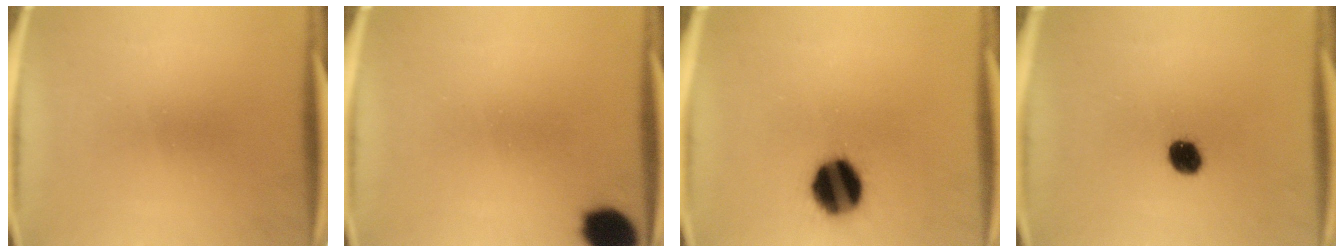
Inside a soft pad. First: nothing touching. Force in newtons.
{"total": 9.1}
{"total": 14.3}
{"total": 5.0}